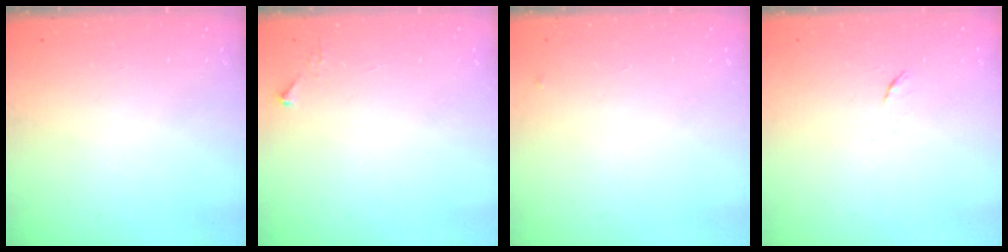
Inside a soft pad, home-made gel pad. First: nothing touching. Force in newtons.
{"total": 3.1, "press": 3.1, "slide": 0.4}
{"total": 2.6, "press": 2.6, "slide": 0.2}
{"total": 4.5, "press": 4.5, "slide": 0.7}